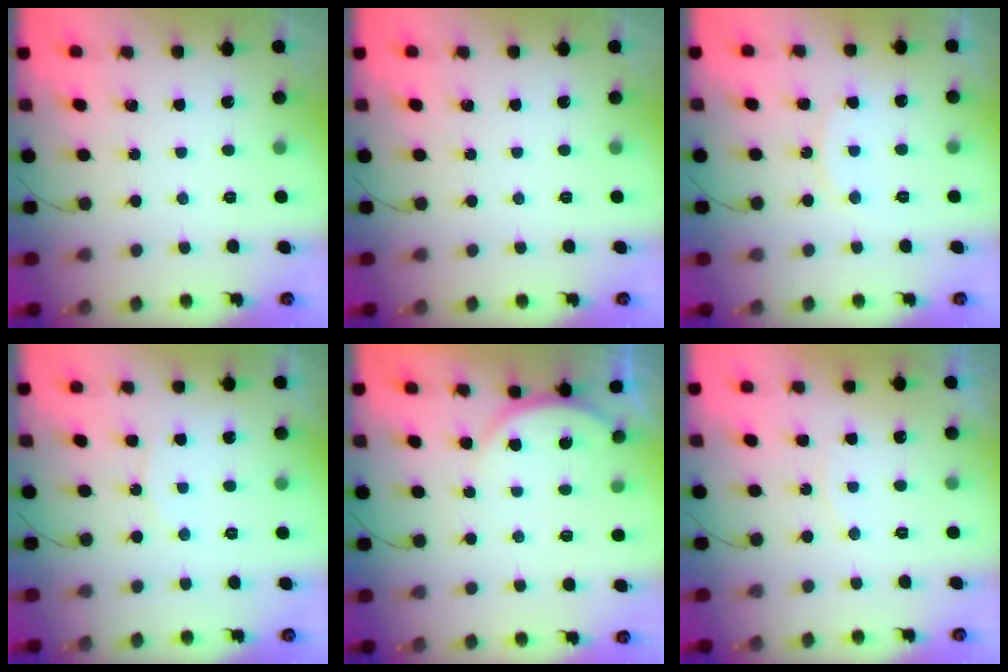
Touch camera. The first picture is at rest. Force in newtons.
{"total": 0.0}
{"total": 6.5, "press": 6.5, "slide": 0.4}
{"total": 4.4, "press": 4.4, "slide": 0.4}
{"total": 4.8, "press": 4.7, "slide": 0.5}
{"total": 4.2, "press": 4.2, "slide": 0.3}